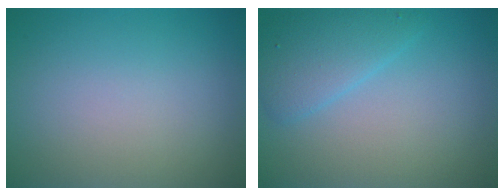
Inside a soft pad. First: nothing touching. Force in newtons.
{"total": 3.1, "press": 3.1, "slide": 0.0}